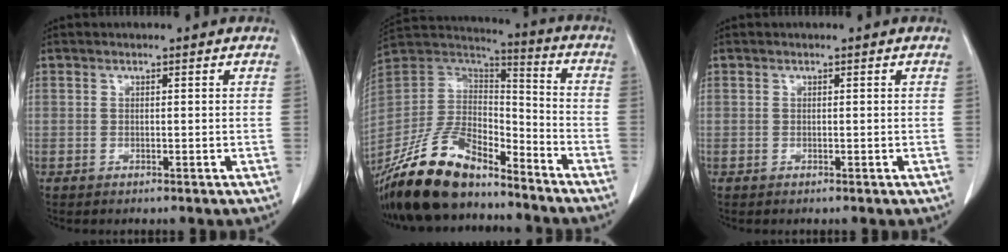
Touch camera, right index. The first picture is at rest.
{"total": 20.1, "force": [-16.0, 6.8, 10.1], "torque": [-0.214, 0.004, -0.300]}
{"total": 0.0}